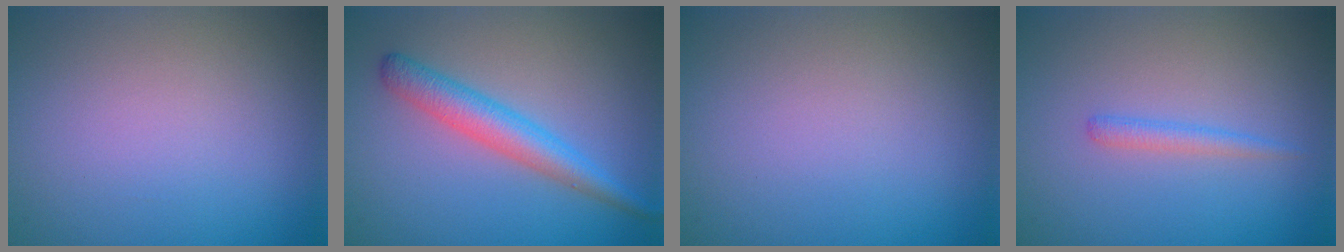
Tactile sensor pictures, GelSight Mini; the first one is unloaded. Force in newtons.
{"total": 3.6, "press": 3.6, "slide": 0.2}
{"total": 0.0}
{"total": 1.2, "press": 1.2, "slide": 0.0}